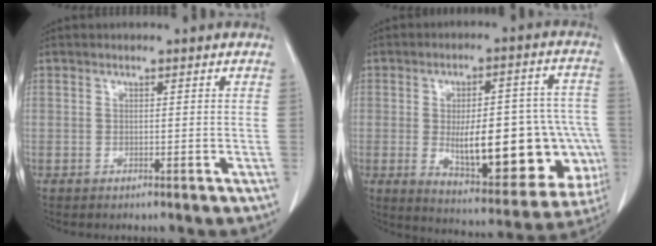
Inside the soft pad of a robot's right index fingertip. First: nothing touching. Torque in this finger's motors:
{"motor_torque": [0.75, -0.08, 0.91, 0.19]}